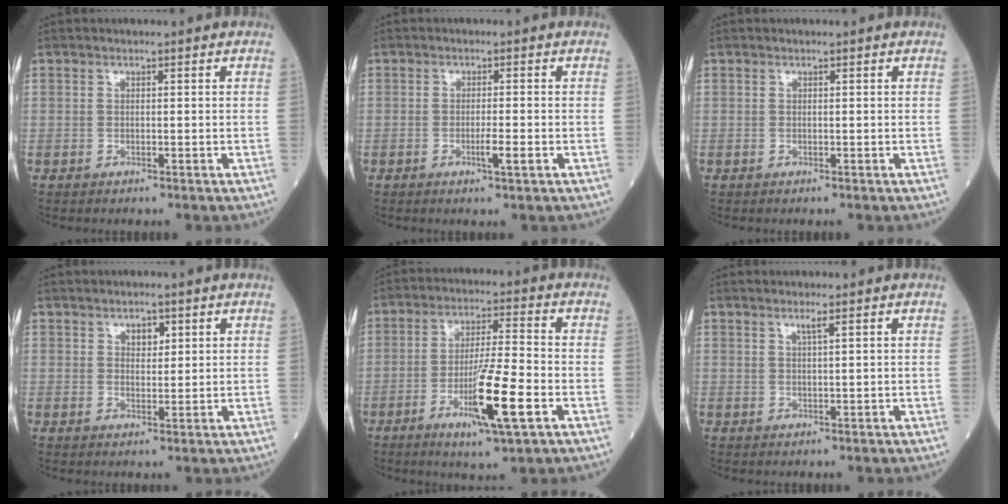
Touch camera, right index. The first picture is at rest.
{"total": 2.6, "force": [-1.0, -0.1, 2.4], "torque": [-0.040, -0.004, -0.016]}
{"total": 0.0}
{"total": 2.3, "force": [1.2, 1.3, 1.5], "torque": [-0.018, -0.001, 0.019]}
{"total": 11.2, "force": [-4.3, 0.4, 10.4], "torque": [-0.185, -0.017, -0.075]}
{"total": 1.3, "force": [0.8, -0.3, 1.0], "torque": [-0.024, -0.003, 0.016]}